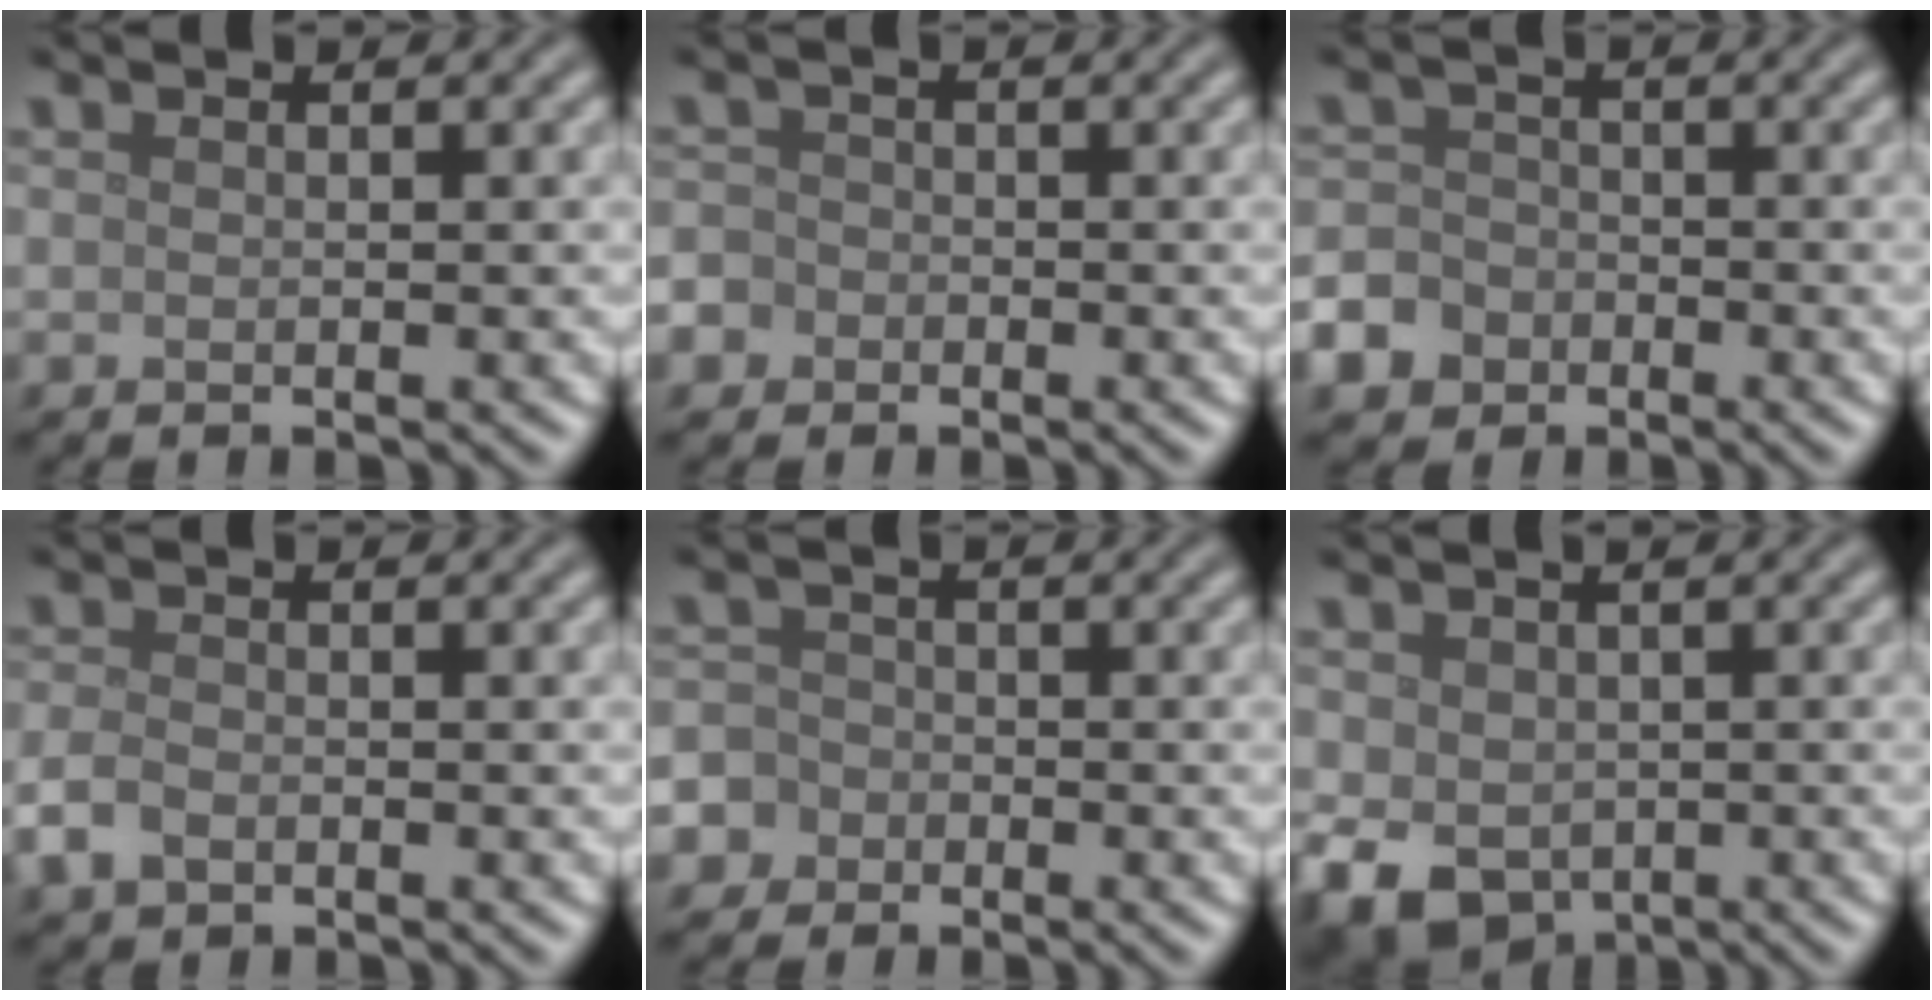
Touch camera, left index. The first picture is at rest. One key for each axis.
{"total": 3.2, "fx": -1.6, "fy": 2.7, "fz": 0.6, "tx": 0.001, "ty": 0.003, "tz": -0.042}
{"total": 5.1, "fx": -3.0, "fy": 3.9, "fz": 1.2, "tx": -0.015, "ty": -0.013, "tz": -0.063}
{"total": 2.0, "fx": -1.1, "fy": 1.3, "fz": 1.2, "tx": -0.026, "ty": -0.002, "tz": -0.027}
{"total": 5.2, "fx": -2.7, "fy": 4.3, "fz": 0.8, "tx": -0.010, "ty": -0.003, "tz": -0.070}
{"total": 6.2, "fx": -1.9, "fy": 4.7, "fz": 3.6, "tx": -0.080, "ty": -0.023, "tz": -0.026}